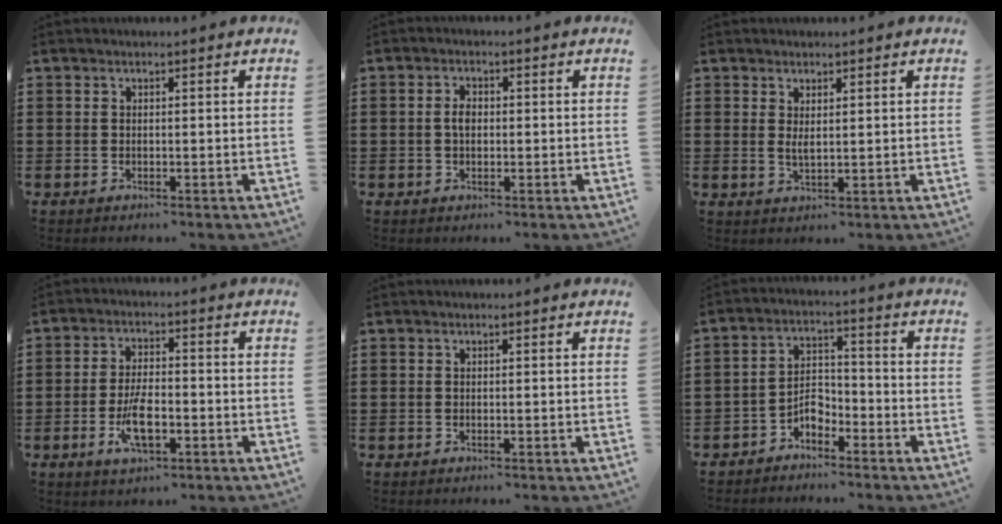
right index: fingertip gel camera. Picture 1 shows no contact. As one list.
[{"total": 2.4, "force": [0.0, 1.4, 2.0], "torque": [-0.040, 0.005, -0.002]}, {"total": 1.8, "force": [0.8, 0.5, 1.6], "torque": [-0.032, 0.001, 0.013]}, {"total": 6.6, "force": [-2.2, 2.7, 5.6], "torque": [-0.120, -0.002, -0.043]}, {"total": 0.0}, {"total": 3.9, "force": [-2.8, 2.0, 1.8], "torque": [-0.036, 0.010, -0.055]}]